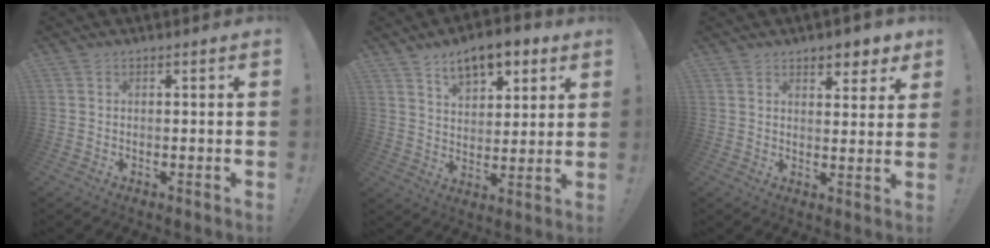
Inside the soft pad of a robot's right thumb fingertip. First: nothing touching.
{"total": 10.9, "force": [7.0, 5.9, 5.9], "torque": [-0.084, -0.034, 0.129]}
{"total": 5.5, "force": [4.4, 2.7, 2.1], "torque": [-0.011, -0.032, 0.076]}